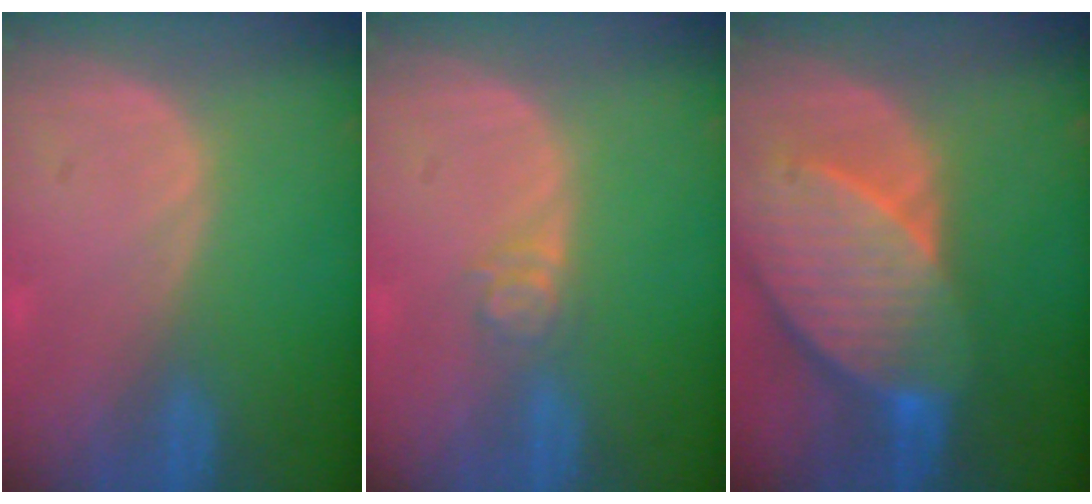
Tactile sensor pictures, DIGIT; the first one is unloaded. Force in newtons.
{"total": 3.0, "press": 2.5, "slide": 1.7}
{"total": 10.6, "press": 9.3, "slide": 5.0}